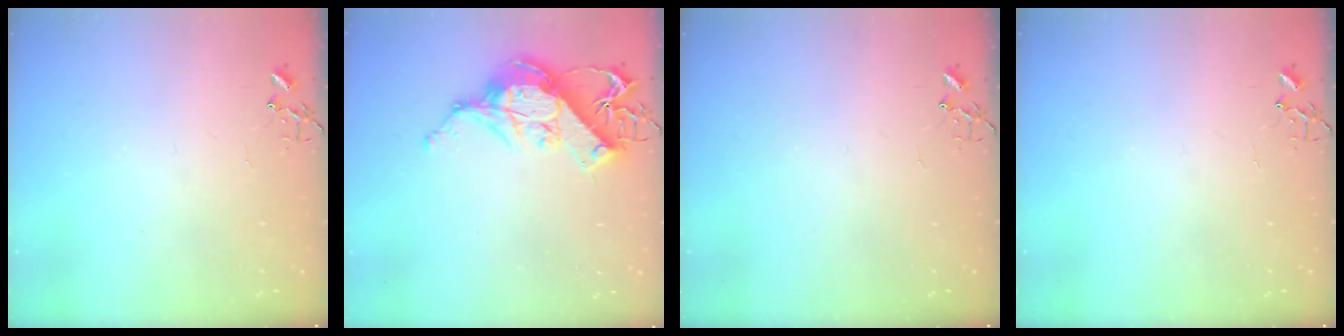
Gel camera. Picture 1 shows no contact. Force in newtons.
{"total": 15.3, "press": 15.1, "slide": 2.1}
{"total": 0.0}
{"total": 0.0}